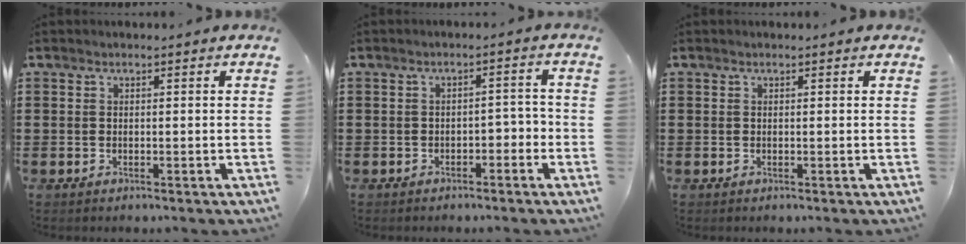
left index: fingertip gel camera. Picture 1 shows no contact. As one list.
[{"total": 2.3, "force": [-1.9, 0.8, 0.9], "torque": [-0.024, 0.004, -0.044]}, {"total": 0.0}]